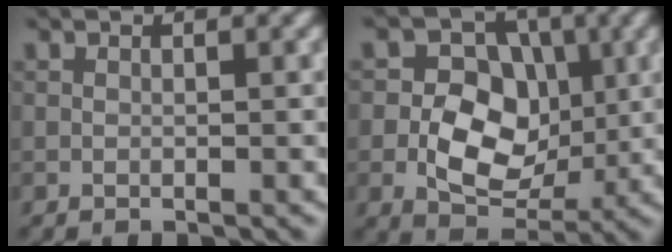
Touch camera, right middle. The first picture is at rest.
{"total": 7.1, "force": [-0.4, 5.5, 4.5], "torque": [-0.067, 0.000, -0.013]}